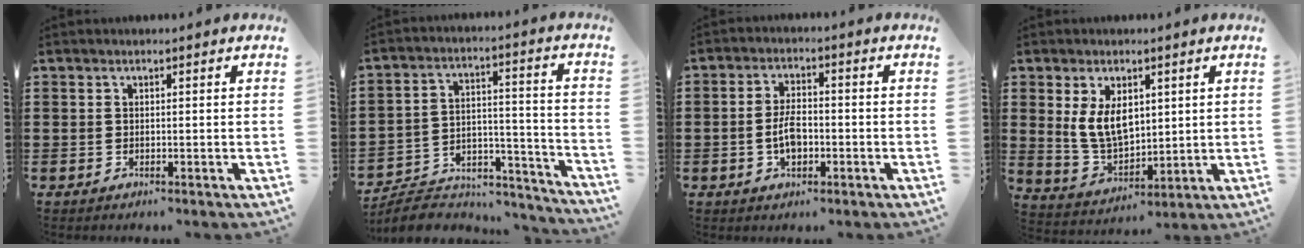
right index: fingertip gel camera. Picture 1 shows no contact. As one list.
[{"total": 7.0, "force": [-6.3, 2.2, 2.0], "torque": [-0.037, 0.011, -0.123]}, {"total": 4.6, "force": [-1.1, 2.1, 3.9], "torque": [-0.084, 0.001, -0.022]}, {"total": 7.5, "force": [2.2, 4.6, 5.5], "torque": [-0.132, 0.008, 0.039]}]